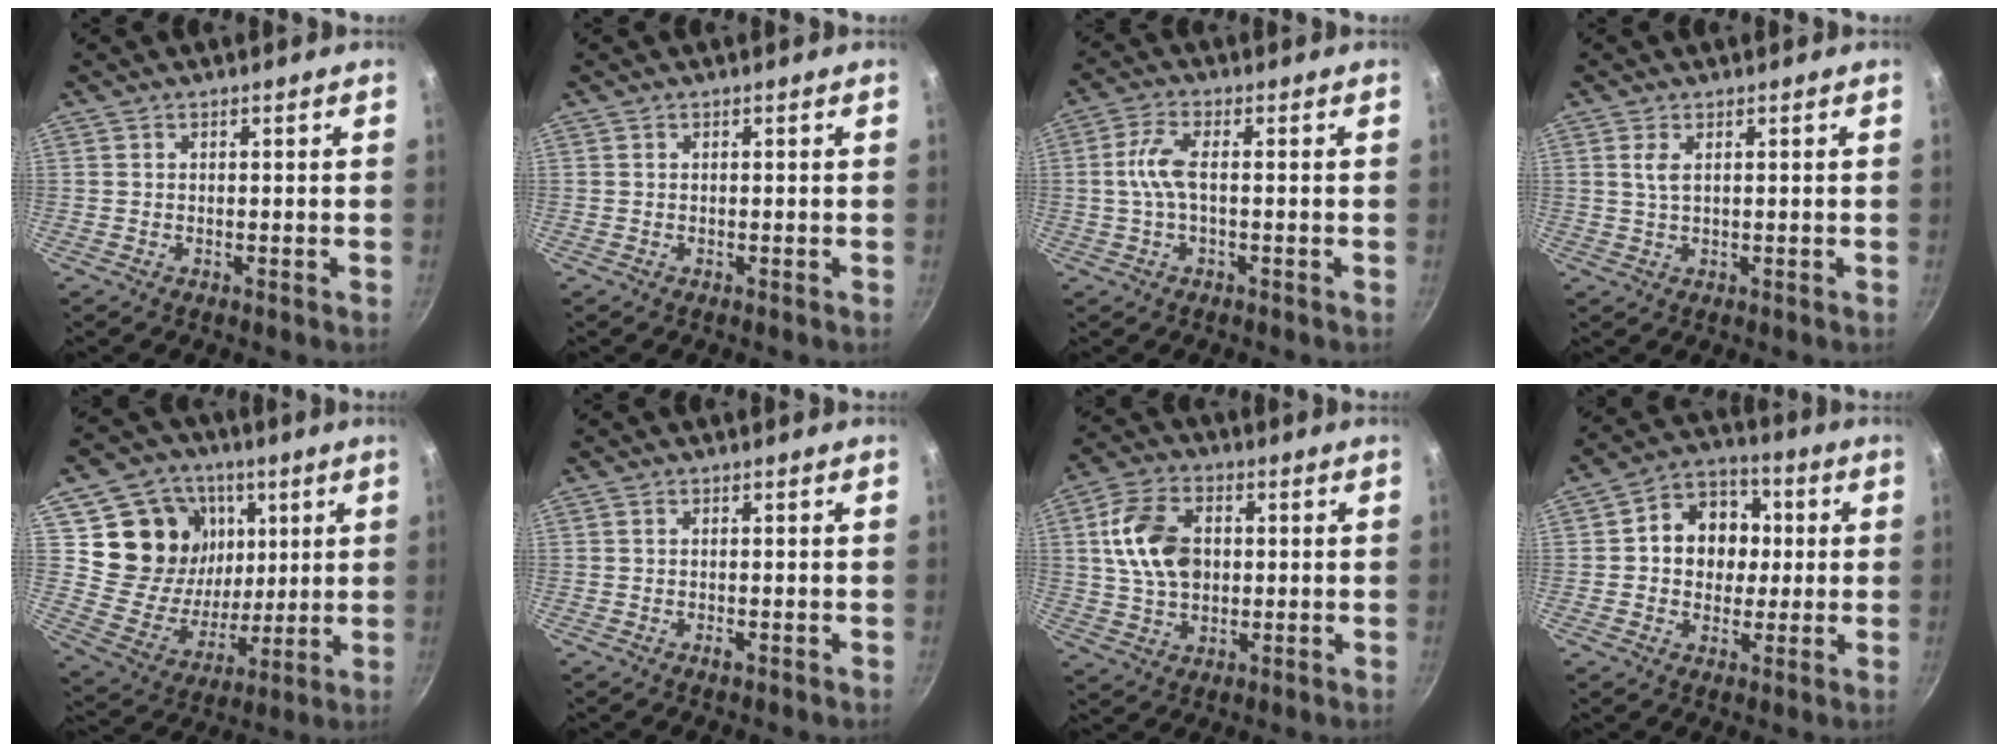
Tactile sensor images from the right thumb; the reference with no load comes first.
{"total": 0.0}
{"total": 5.6, "force": [-0.3, 2.2, 5.2], "torque": [-0.124, 0.015, -0.011]}
{"total": 2.3, "force": [0.8, 1.0, 2.0], "torque": [-0.039, -0.004, 0.016]}
{"total": 18.5, "force": [6.5, 15.6, 7.5], "torque": [-0.097, -0.032, 0.117]}
{"total": 1.0, "force": [-0.3, 0.4, 0.9], "torque": [-0.016, 0.000, -0.005]}
{"total": 12.9, "force": [1.8, 8.9, 9.1], "torque": [-0.148, 0.008, 0.028]}
{"total": 12.2, "force": [1.2, 10.1, 6.6], "torque": [-0.056, 0.015, 0.004]}